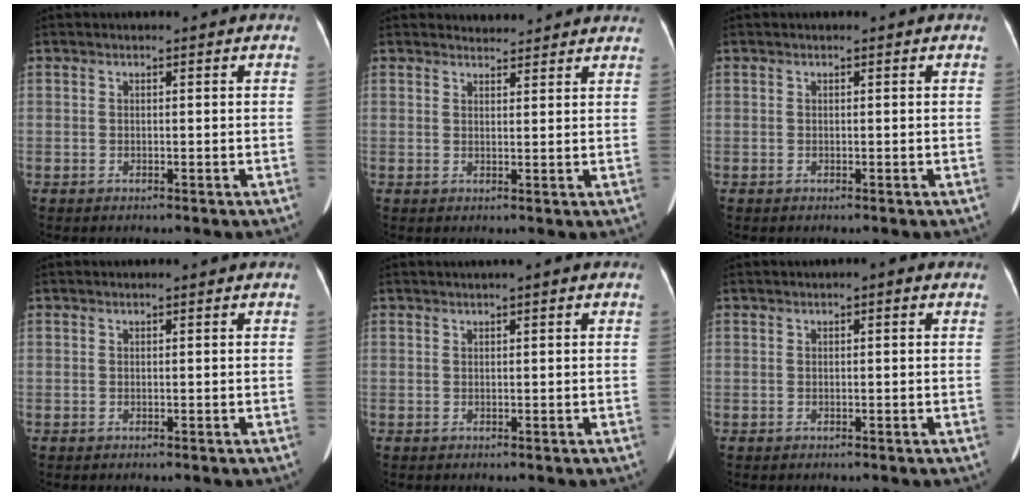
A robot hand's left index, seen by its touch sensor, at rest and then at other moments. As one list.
[{"total": 4.7, "force": [4.6, 0.9, 0.2], "torque": [-0.002, 0.015, 0.046]}, {"total": 0.0}, {"total": 0.0}, {"total": 1.4, "force": [0.8, 0.2, 1.2], "torque": [-0.022, 0.013, 0.010]}, {"total": 0.9, "force": [0.2, 0.4, 0.8], "torque": [-0.007, 0.005, -0.003]}]